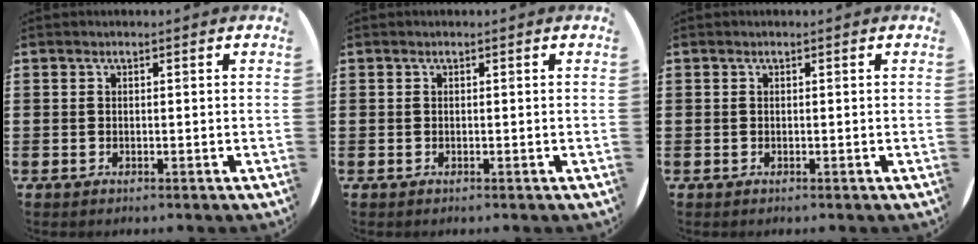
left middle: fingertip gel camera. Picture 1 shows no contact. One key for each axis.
{"total": 0.0}
{"total": 0.0}